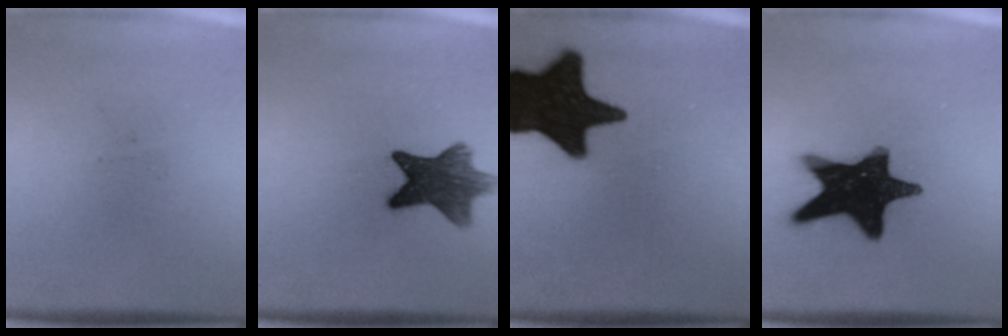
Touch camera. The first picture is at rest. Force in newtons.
{"total": 9.3}
{"total": 19.7}
{"total": 17.9}